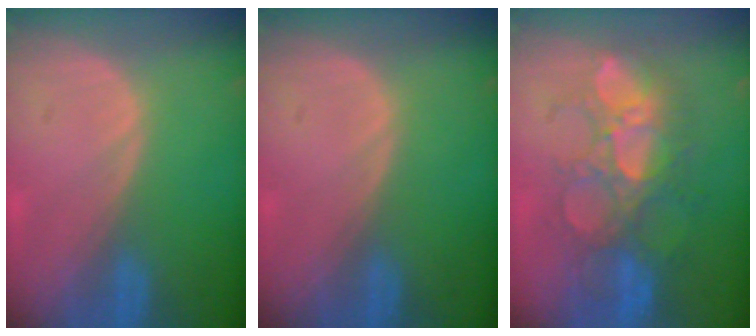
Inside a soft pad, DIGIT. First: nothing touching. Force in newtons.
{"total": 0.0}
{"total": 10.1, "press": 9.2, "slide": 4.3}